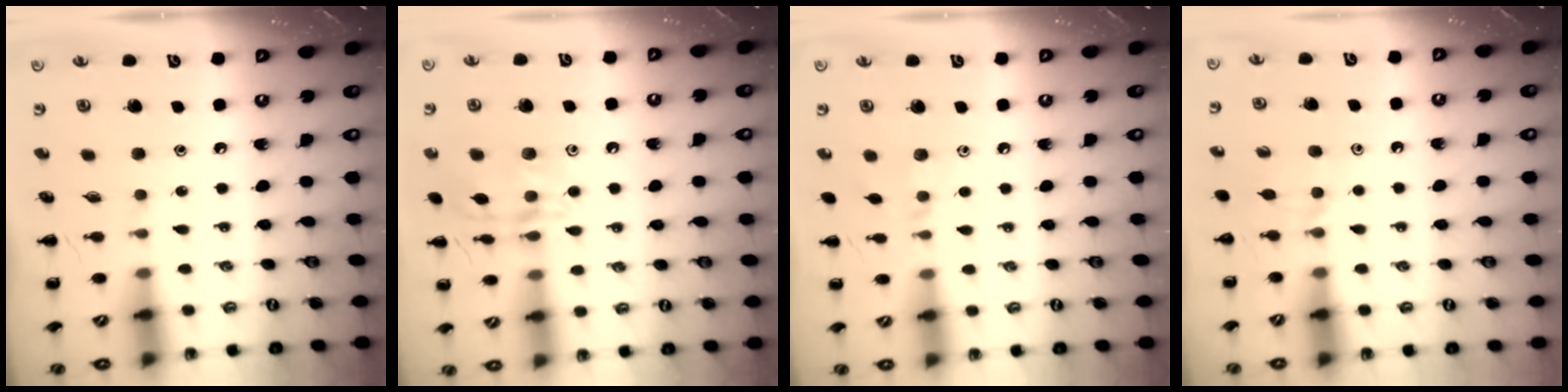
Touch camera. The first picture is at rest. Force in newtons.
{"total": 12.9, "press": 12.9, "slide": 0.6}
{"total": 2.9, "press": 2.7, "slide": 1.1}
{"total": 4.4, "press": 4.1, "slide": 1.7}